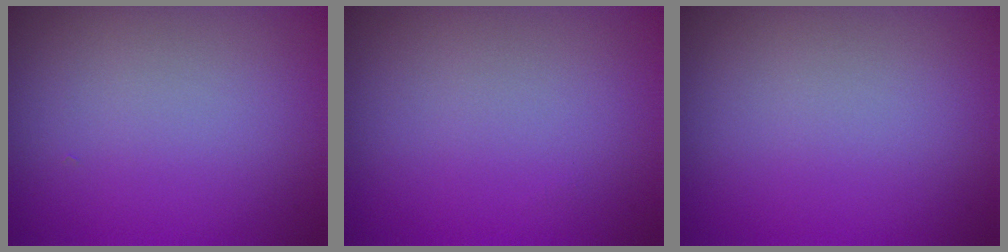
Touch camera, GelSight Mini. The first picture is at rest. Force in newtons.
{"total": 0.0}
{"total": 0.0}